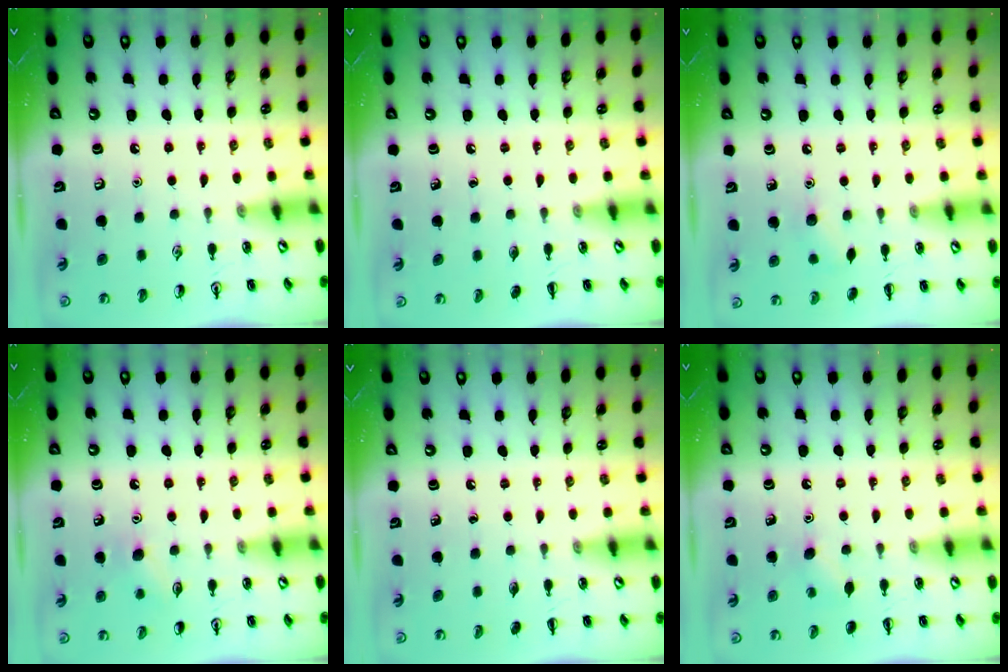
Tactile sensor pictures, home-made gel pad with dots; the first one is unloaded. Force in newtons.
{"total": 0.0}
{"total": 6.0, "press": 5.8, "slide": 1.7}
{"total": 6.5, "press": 6.3, "slide": 1.5}
{"total": 0.0}
{"total": 4.0, "press": 3.8, "slide": 1.1}